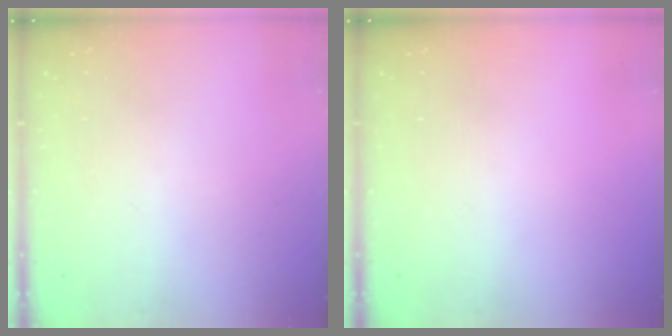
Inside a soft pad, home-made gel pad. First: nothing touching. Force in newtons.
{"total": 0.0}